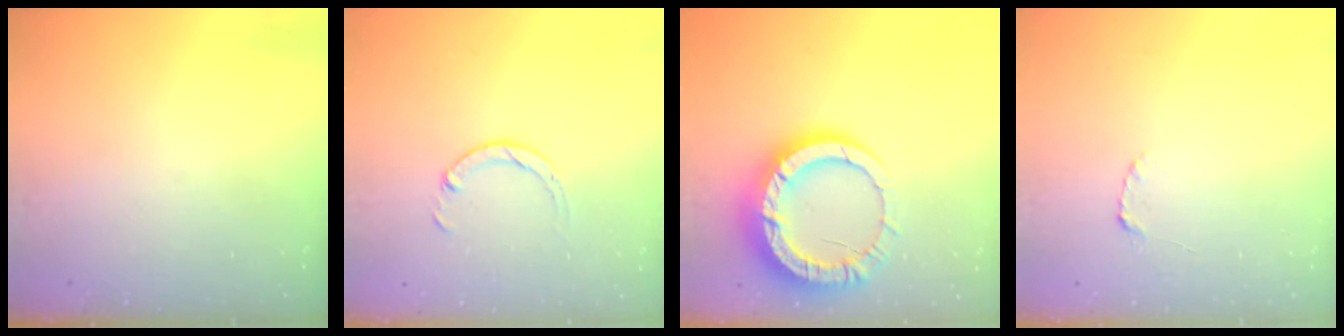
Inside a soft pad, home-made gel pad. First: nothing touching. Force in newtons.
{"total": 4.6, "press": 4.6, "slide": 0.3}
{"total": 17.7, "press": 17.7, "slide": 1.5}
{"total": 2.2, "press": 2.2, "slide": 0.3}